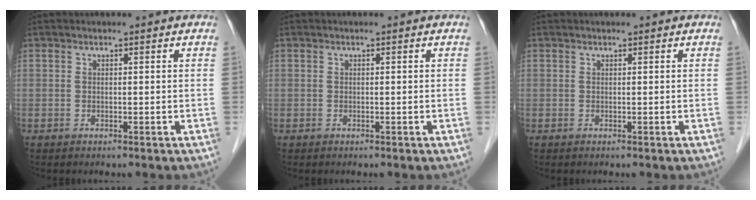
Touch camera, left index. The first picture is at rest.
{"total": 0.0}
{"total": 0.0}